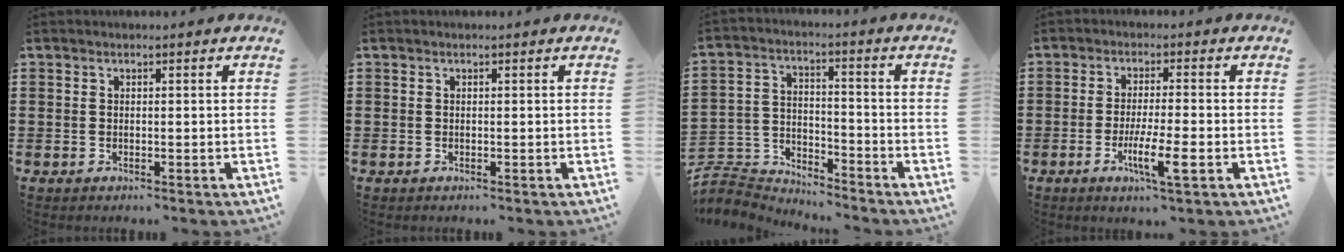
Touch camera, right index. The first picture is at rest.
{"total": 0.0}
{"total": 5.4, "force": [-5.2, 1.4, 0.1], "torque": [-0.025, 0.002, -0.113]}
{"total": 6.5, "force": [-2.4, 1.0, 6.0], "torque": [-0.102, -0.008, -0.041]}